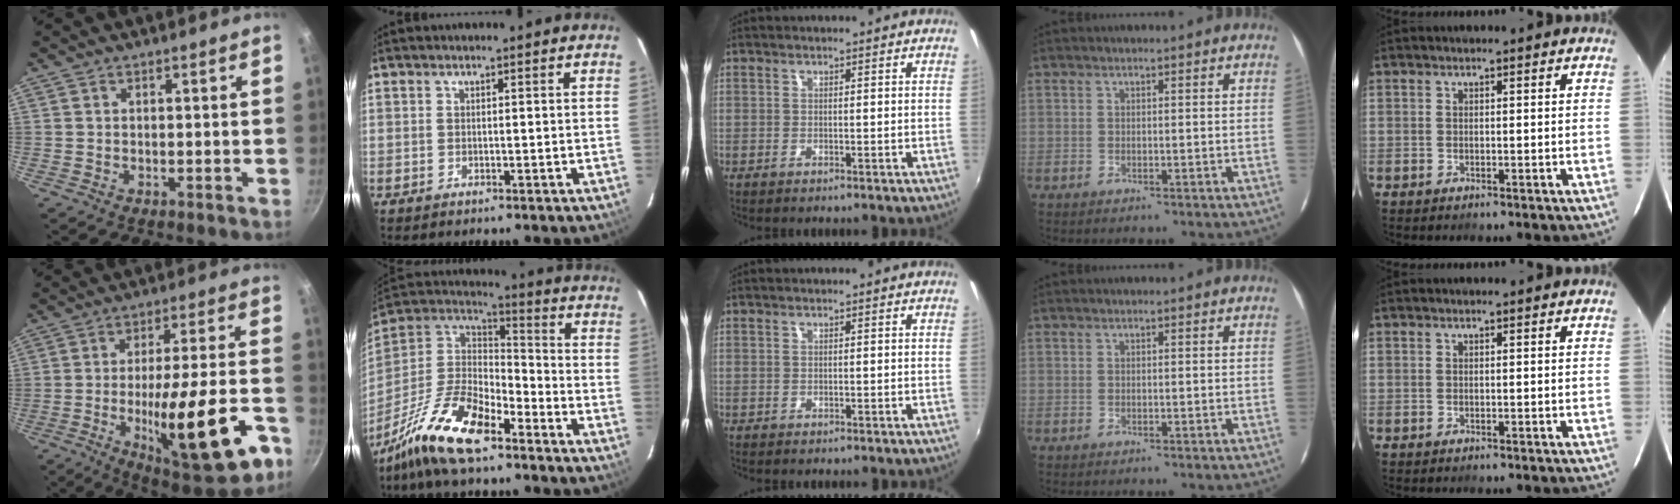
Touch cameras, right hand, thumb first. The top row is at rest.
{"thumb": {"total": 23.8, "force": [-9.4, 6.7, 20.8], "torque": [-0.278, 0.034, -0.127]}, "index": {"total": 18.4, "force": [-12.9, 6.6, 11.4], "torque": [-0.245, -0.003, -0.243]}}